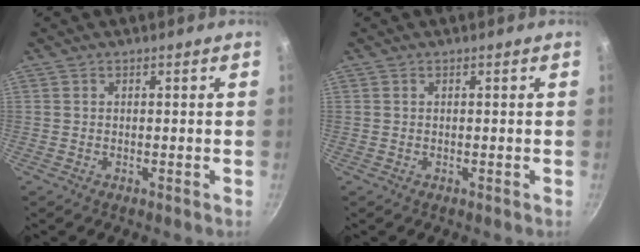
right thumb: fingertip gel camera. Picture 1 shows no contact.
{"total": 0.0}